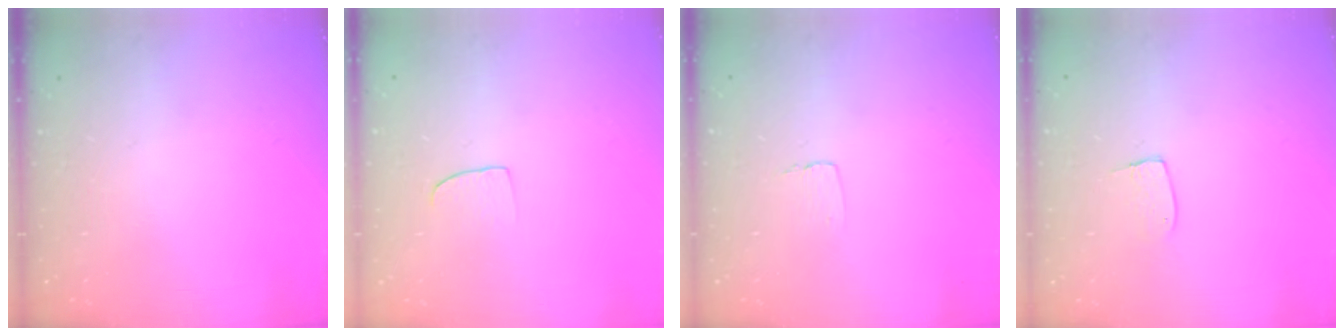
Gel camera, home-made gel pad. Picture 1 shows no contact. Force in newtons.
{"total": 5.5, "press": 5.4, "slide": 0.5}
{"total": 3.1, "press": 3.1, "slide": 0.3}
{"total": 5.2, "press": 5.2, "slide": 0.3}